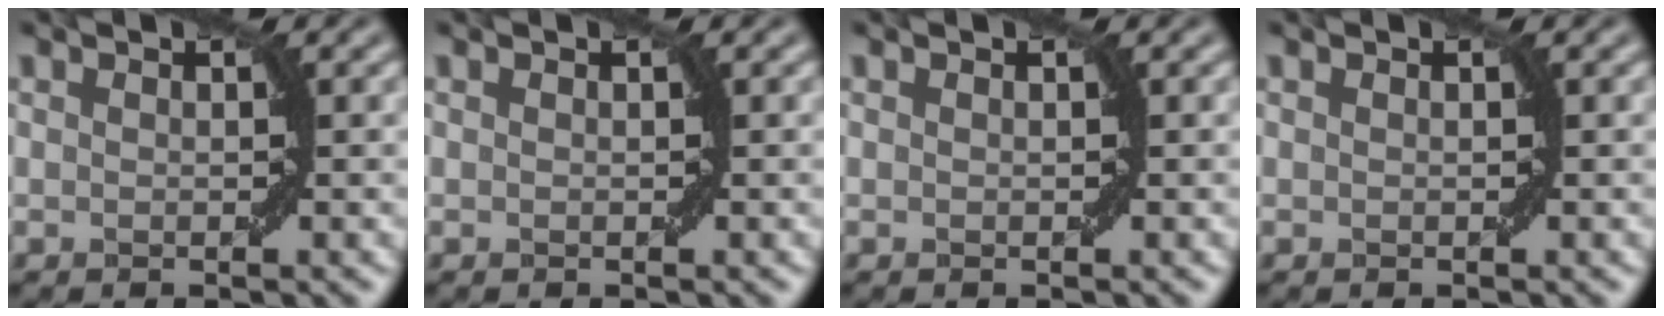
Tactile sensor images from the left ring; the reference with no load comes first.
{"total": 0.0}
{"total": 0.0}
{"total": 0.0}